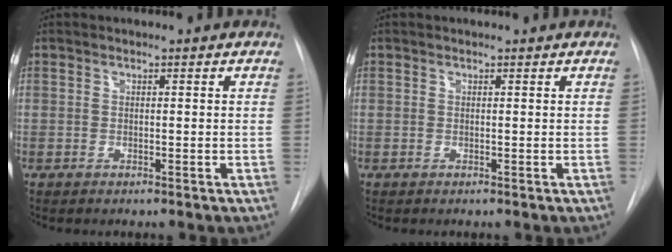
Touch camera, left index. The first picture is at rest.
{"total": 0.0}